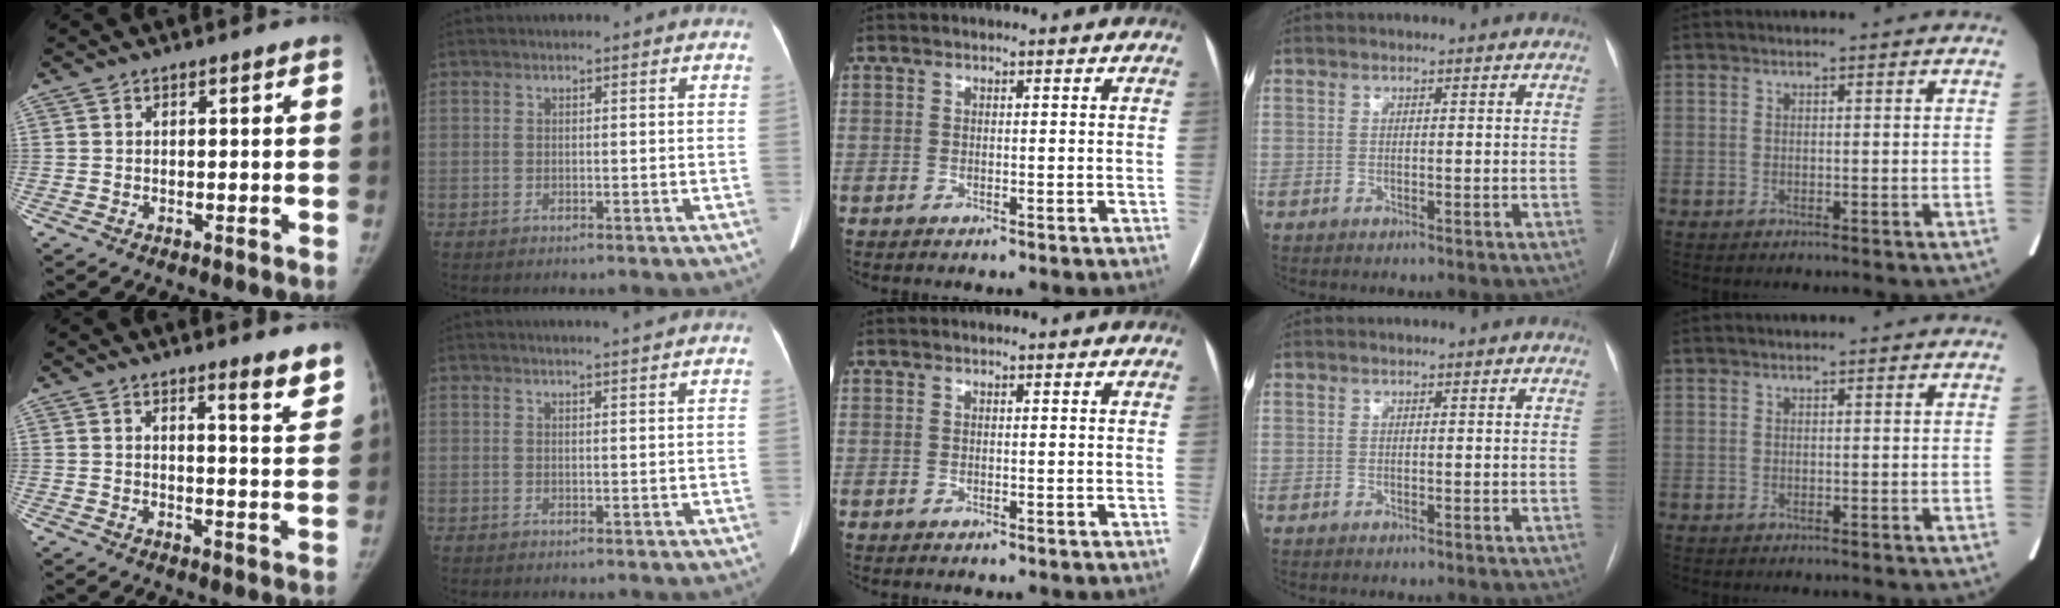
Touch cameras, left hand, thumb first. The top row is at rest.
{"thumb": {"total": 5.4, "force": [4.2, 0.6, 3.3], "torque": [-0.031, -0.035, 0.050]}, "index": {"total": 2.7, "force": [2.4, -0.8, 0.8], "torque": [-0.012, 0.000, 0.034]}}